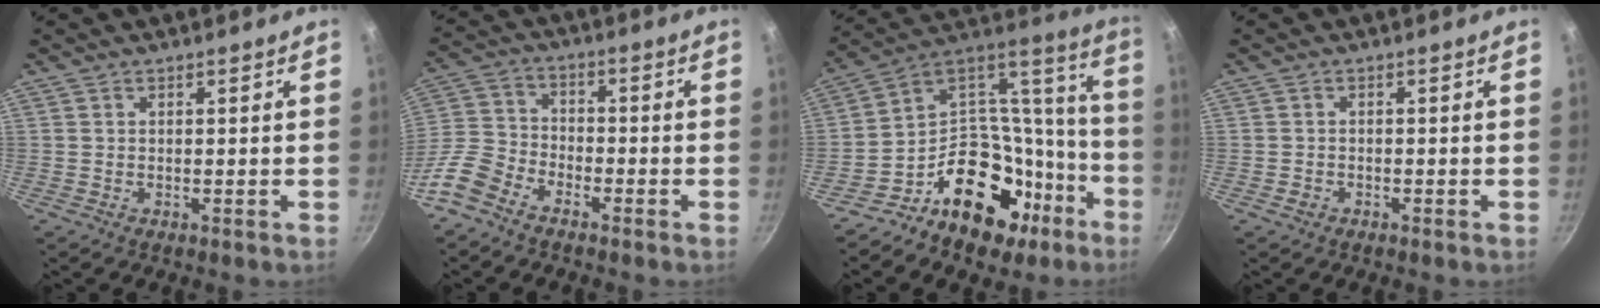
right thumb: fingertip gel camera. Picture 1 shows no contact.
{"total": 9.1, "force": [-6.2, 4.9, 4.5], "torque": [-0.091, 0.045, -0.144]}
{"total": 25.7, "force": [-13.4, 16.6, 14.3], "torque": [-0.171, 0.126, -0.202]}
{"total": 1.0, "force": [-0.7, 0.6, 0.5], "torque": [-0.014, 0.006, -0.010]}